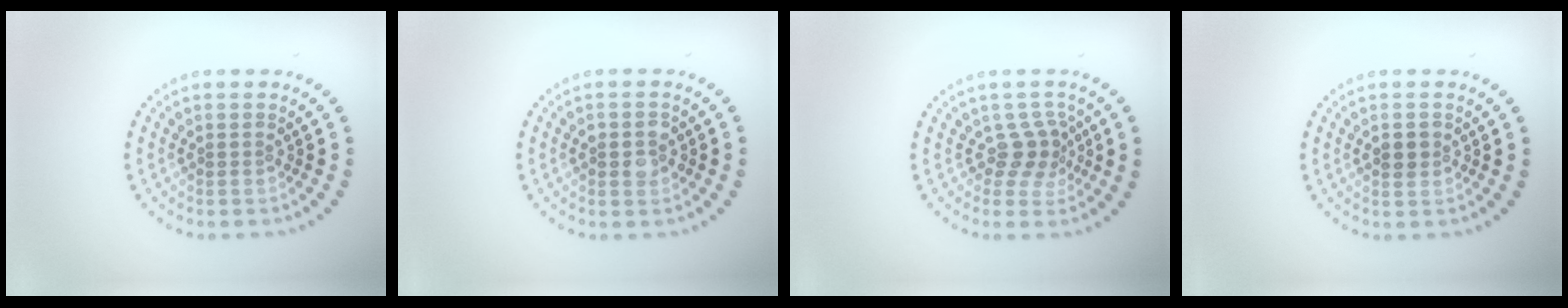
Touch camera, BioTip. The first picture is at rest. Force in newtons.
{"total": 1.7, "press": 1.7, "slide": 0.1}
{"total": 2.3, "press": 1.8, "slide": 1.5}
{"total": 1.2, "press": 1.2, "slide": 0.1}